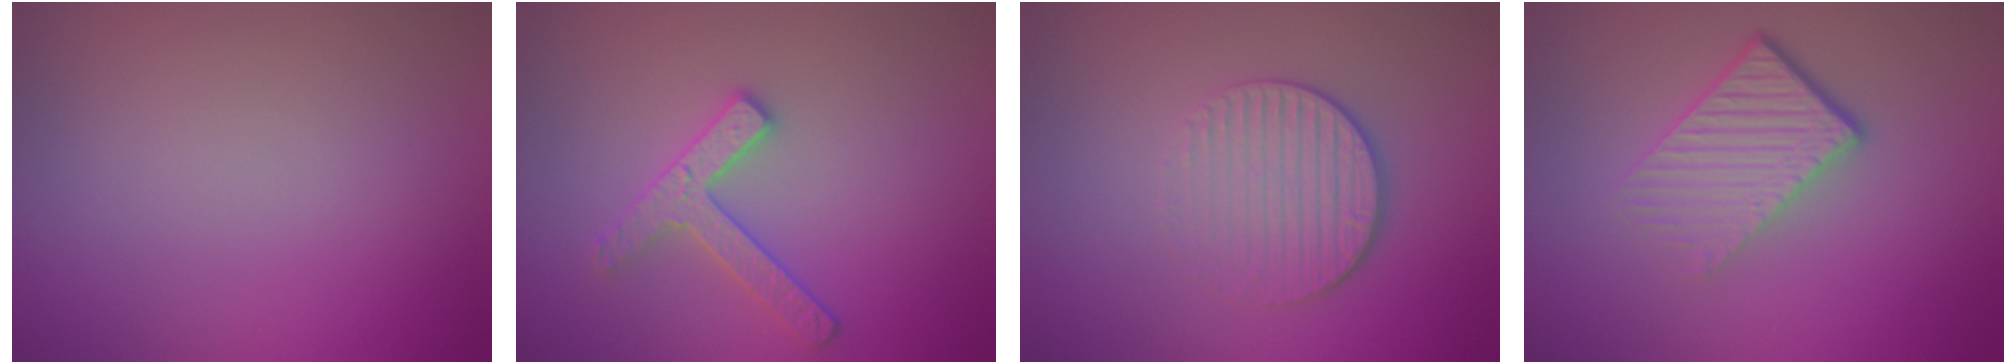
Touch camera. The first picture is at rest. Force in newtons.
{"total": 2.6, "press": 2.5, "slide": 0.4}
{"total": 4.2, "press": 2.8, "slide": 3.1}
{"total": 4.6, "press": 2.9, "slide": 3.6}